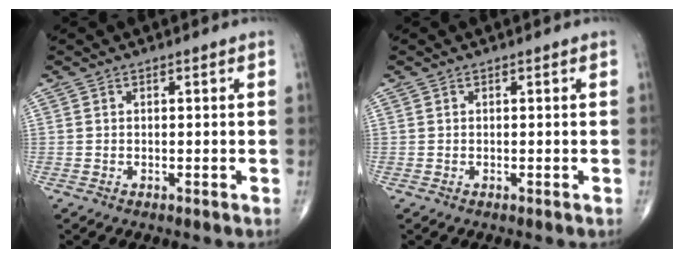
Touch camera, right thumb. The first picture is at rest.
{"total": 0.0}